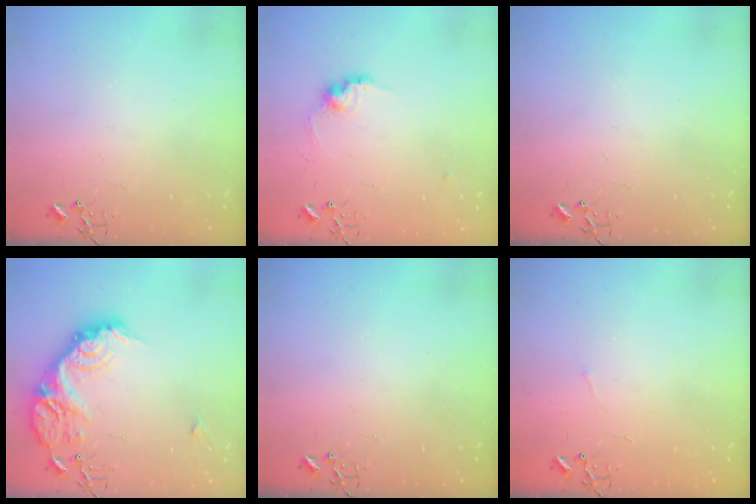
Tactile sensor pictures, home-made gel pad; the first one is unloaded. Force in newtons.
{"total": 8.6, "press": 8.6, "slide": 0.4}
{"total": 0.0}
{"total": 19.4, "press": 19.4, "slide": 0.6}
{"total": 0.0}
{"total": 2.8, "press": 2.8, "slide": 0.3}